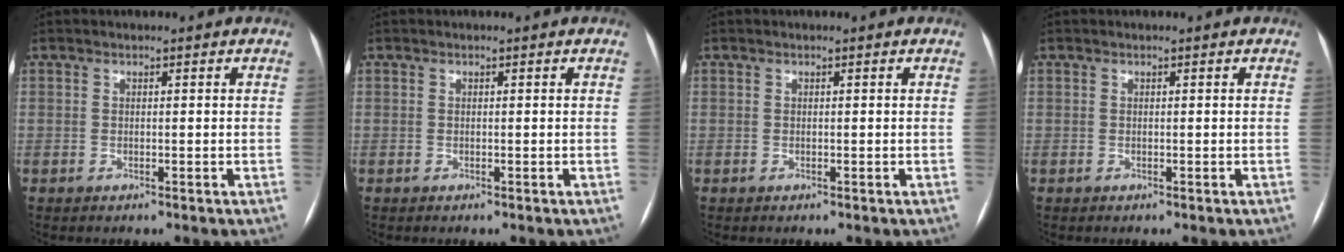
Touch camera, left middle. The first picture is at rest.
{"total": 0.0}
{"total": 0.0}
{"total": 0.0}